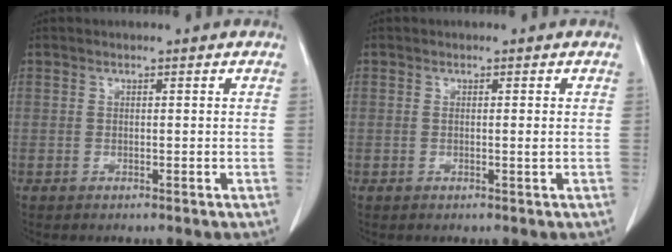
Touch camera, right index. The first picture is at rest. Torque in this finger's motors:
{"motor_torque": [0.00, 0.03, -0.08, -0.01]}